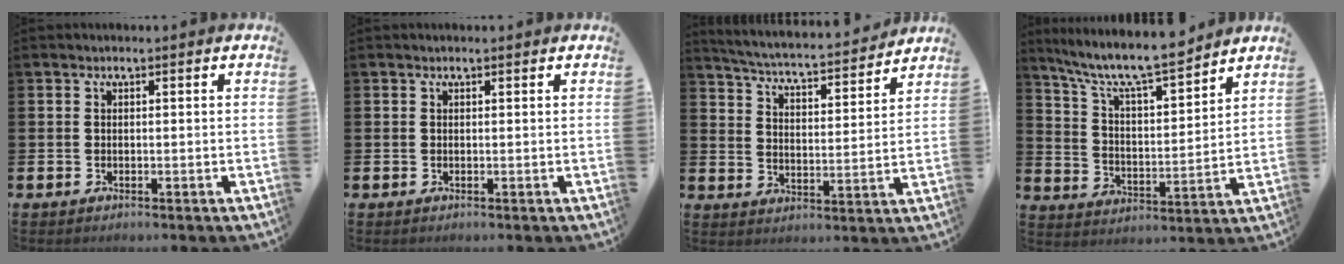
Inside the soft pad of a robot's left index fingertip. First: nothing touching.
{"total": 0.0}
{"total": 4.8, "force": [4.7, 0.4, 1.2], "torque": [-0.052, -0.044, 0.075]}
{"total": 9.8, "force": [8.8, 1.6, 4.0], "torque": [-0.111, -0.059, 0.152]}